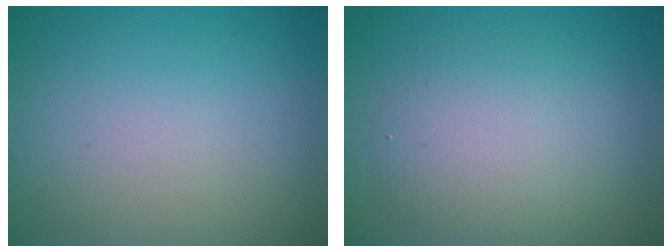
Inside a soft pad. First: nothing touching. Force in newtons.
{"total": 4.6, "press": 4.6, "slide": 0.1}